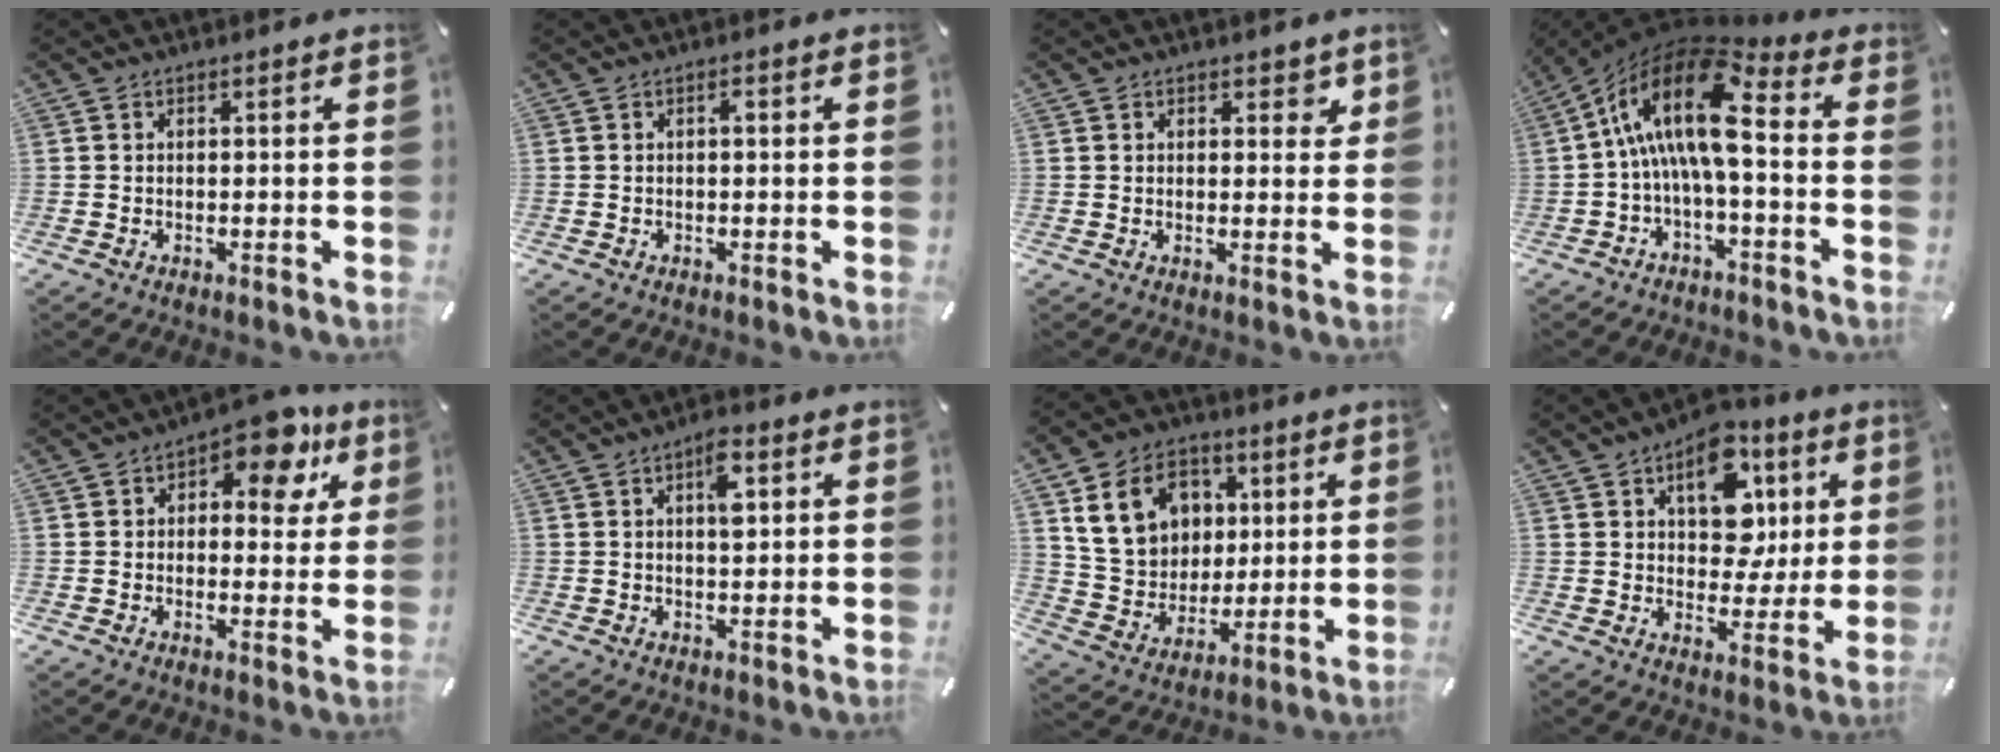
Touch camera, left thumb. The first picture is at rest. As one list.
[{"total": 1.2, "force": [0.2, 0.4, 1.1], "torque": [-0.021, 0.005, 0.001]}, {"total": 3.1, "force": [1.8, 2.1, 1.5], "torque": [-0.002, -0.003, 0.023]}, {"total": 18.4, "force": [1.5, 8.1, 16.5], "torque": [-0.325, -0.006, 0.022]}, {"total": 10.0, "force": [5.5, 5.5, 6.3], "torque": [-0.065, -0.035, 0.086]}, {"total": 5.7, "force": [1.8, 2.7, 4.7], "torque": [-0.060, -0.006, 0.020]}, {"total": 15.6, "force": [5.3, 13.2, 6.4], "torque": [-0.119, -0.006, 0.110]}, {"total": 13.5, "force": [5.5, 9.5, 7.9], "torque": [-0.107, -0.021, 0.097]}]